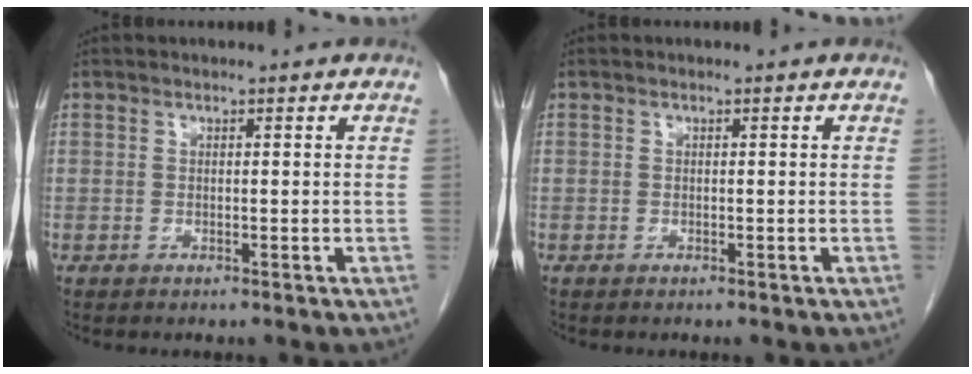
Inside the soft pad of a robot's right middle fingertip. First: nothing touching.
{"total": 0.0}